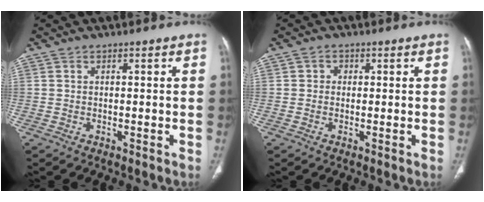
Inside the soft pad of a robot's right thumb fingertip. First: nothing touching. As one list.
[{"total": 1.6, "force": [0.1, 1.5, 0.5], "torque": [0.002, 0.004, -0.002]}]